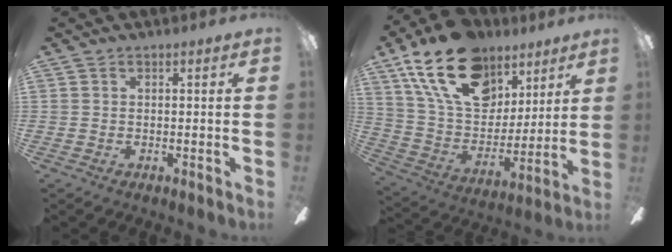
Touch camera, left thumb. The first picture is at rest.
{"total": 23.4, "force": [13.4, 14.2, 13.0], "torque": [-0.230, -0.060, 0.244]}